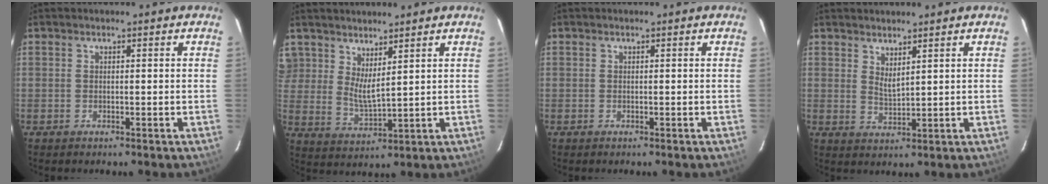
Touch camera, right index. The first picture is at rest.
{"total": 6.3, "force": [4.6, 2.5, 3.5], "torque": [-0.066, -0.006, 0.090]}
{"total": 0.0}
{"total": 2.9, "force": [2.2, 0.6, 1.7], "torque": [-0.031, -0.004, 0.039]}